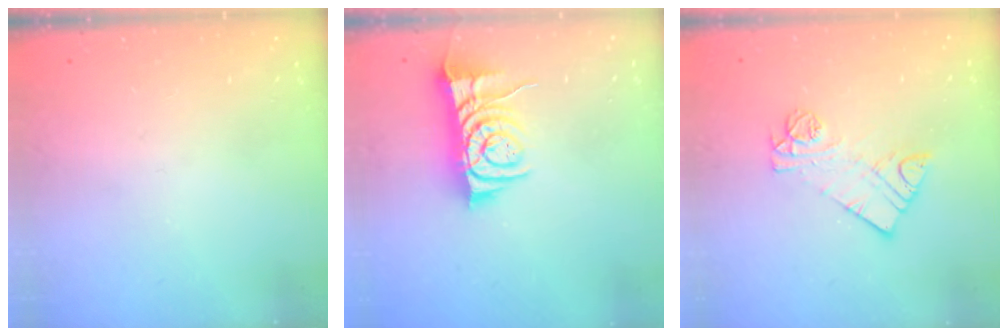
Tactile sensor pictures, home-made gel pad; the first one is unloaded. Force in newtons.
{"total": 7.7, "press": 7.6, "slide": 1.1}
{"total": 10.1, "press": 10.0, "slide": 0.7}